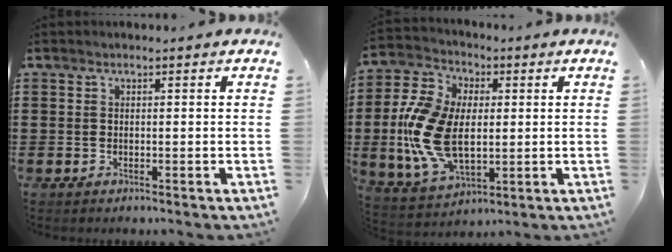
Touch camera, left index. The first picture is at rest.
{"total": 12.8, "force": [-0.4, 8.0, 10.1], "torque": [-0.241, -0.001, -0.006]}